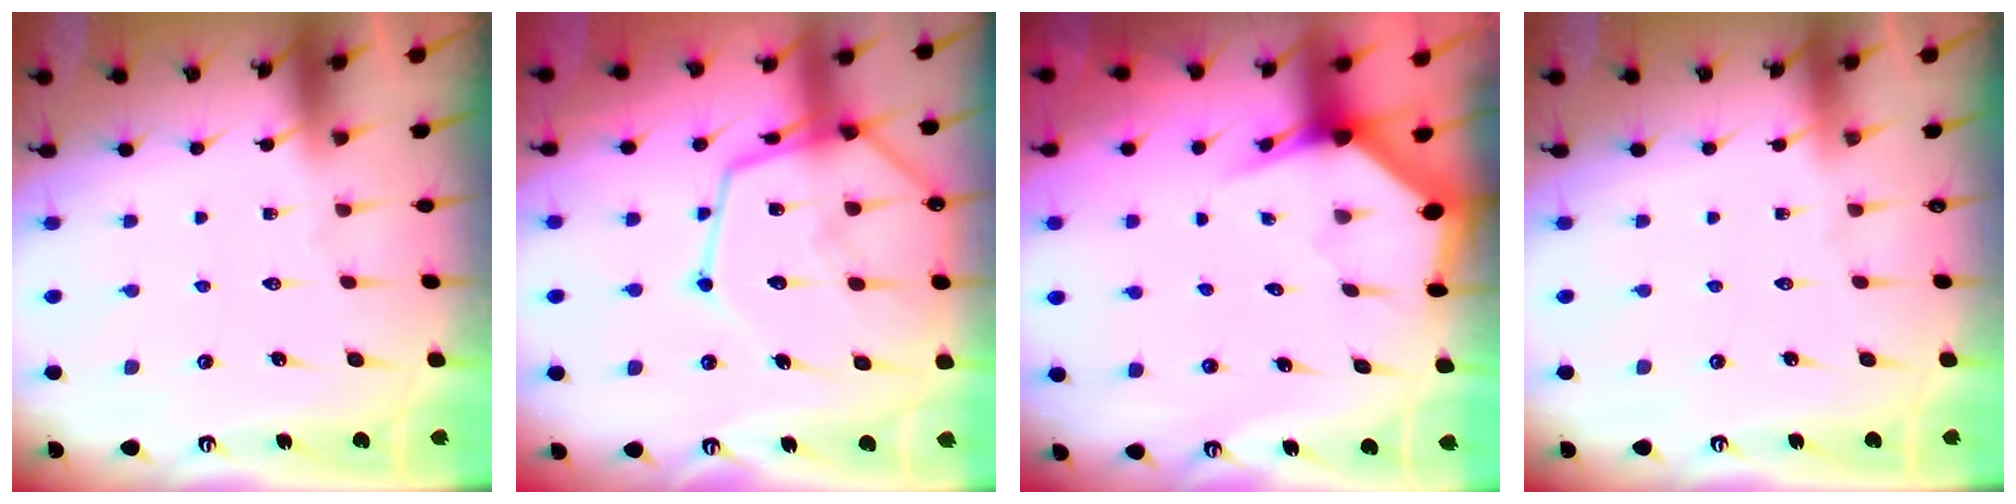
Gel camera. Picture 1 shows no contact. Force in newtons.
{"total": 19.1, "press": 19.0, "slide": 1.7}
{"total": 3.4, "press": 3.4, "slide": 0.5}
{"total": 0.0}